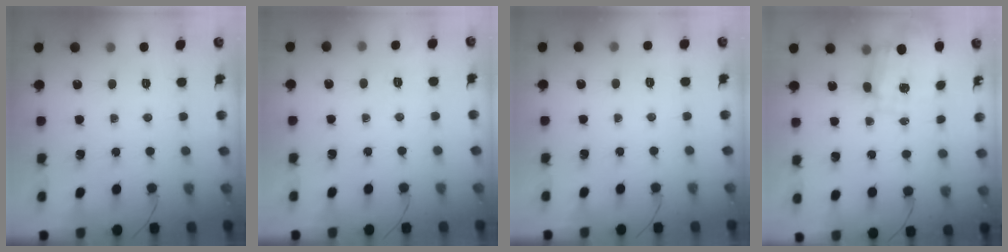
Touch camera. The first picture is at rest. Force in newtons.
{"total": 2.6, "press": 1.9, "slide": 1.8}
{"total": 6.4, "press": 6.1, "slide": 1.9}
{"total": 3.7, "press": 3.5, "slide": 1.3}